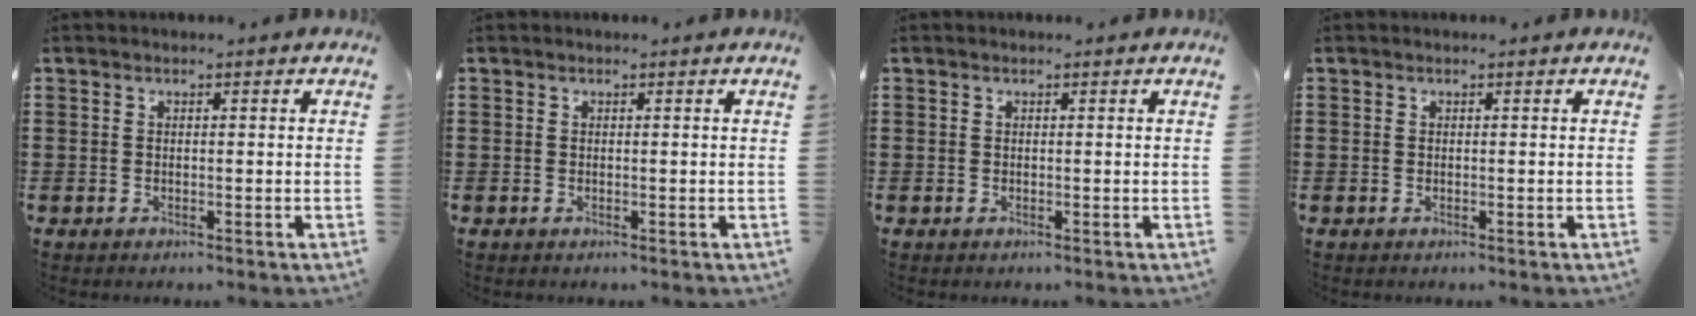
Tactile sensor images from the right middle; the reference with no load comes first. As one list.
[{"total": 0.0}, {"total": 0.0}, {"total": 0.0}]